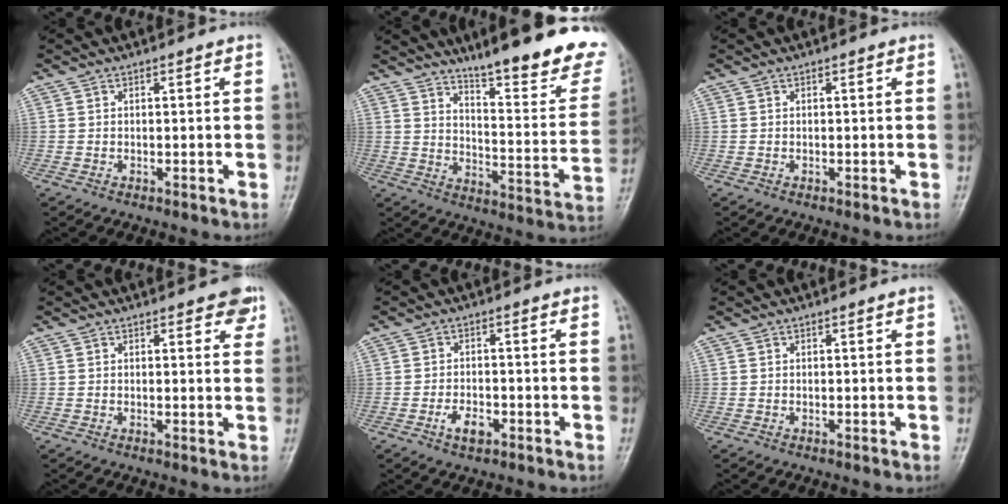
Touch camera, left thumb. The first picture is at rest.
{"total": 22.3, "force": [16.5, 4.3, 14.3], "torque": [-0.164, -0.103, 0.227]}
{"total": 0.0}
{"total": 3.8, "force": [2.4, 1.7, 2.4], "torque": [-0.005, -0.008, 0.024]}
{"total": 3.8, "force": [-1.8, 2.1, 2.5], "torque": [-0.040, 0.008, -0.032]}
{"total": 0.0}